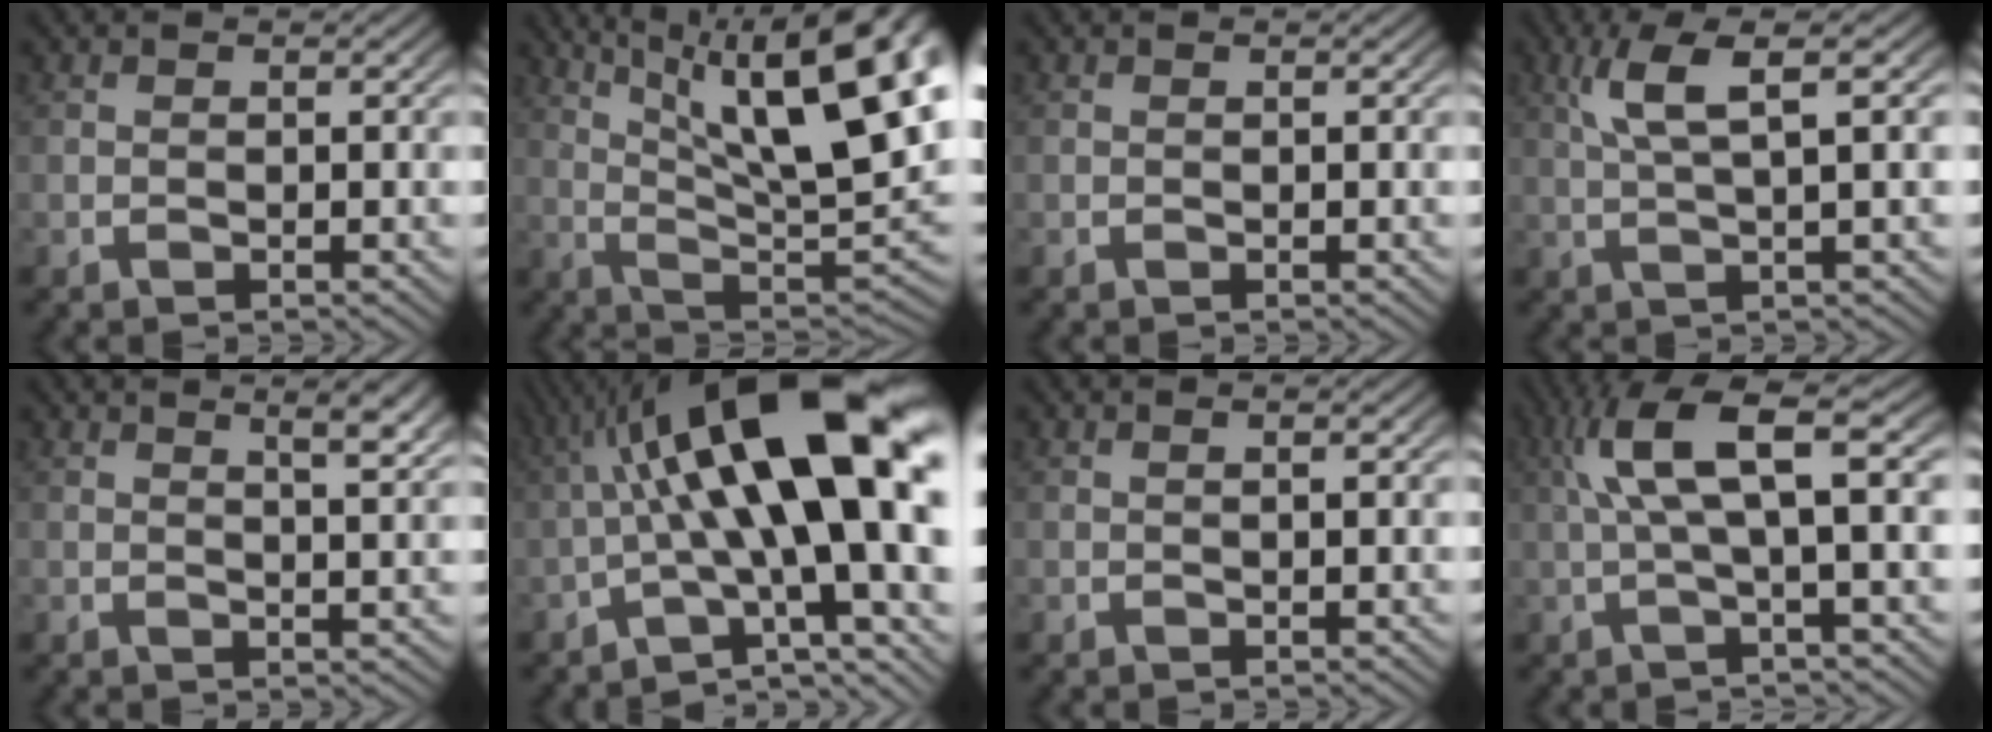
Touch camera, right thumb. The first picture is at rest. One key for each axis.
{"total": 14.2, "fx": 3.0, "fy": 7.2, "fz": 11.9, "tx": -0.187, "ty": -0.031, "tz": 0.063}
{"total": 0.0}
{"total": 5.4, "fx": 2.0, "fy": 1.6, "fz": 4.8, "tx": -0.097, "ty": 0.009, "tz": 0.034}
{"total": 3.7, "fx": 1.9, "fy": 1.1, "fz": 3.1, "tx": -0.035, "ty": 0.001, "tz": 0.030}
{"total": 16.0, "fx": 0.0, "fy": 7.8, "fz": 14.0, "tx": -0.231, "ty": -0.022, "tz": 0.008}
{"total": 0.6, "fx": 0.0, "fy": -0.1, "fz": 0.6, "tx": -0.012, "ty": 0.003, "tz": 0.002}
{"total": 6.6, "fx": 1.5, "fy": 1.7, "fz": 6.2, "tx": -0.122, "ty": 0.014, "tz": 0.018}